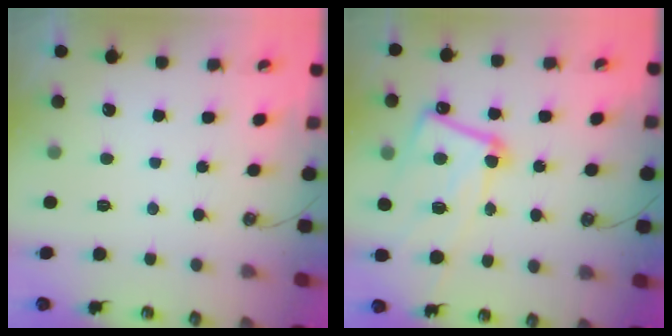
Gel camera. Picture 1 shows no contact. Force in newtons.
{"total": 15.2, "press": 15.1, "slide": 1.6}